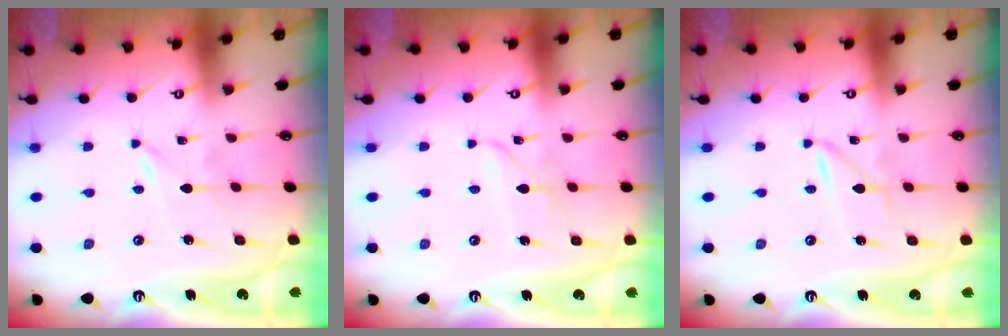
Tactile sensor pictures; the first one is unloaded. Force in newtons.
{"total": 2.5, "press": 2.5, "slide": 0.2}
{"total": 1.9, "press": 1.9, "slide": 0.2}